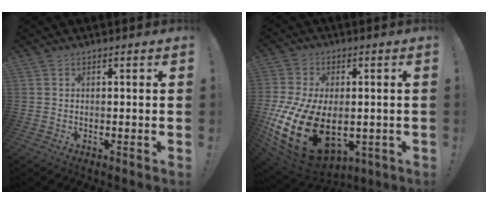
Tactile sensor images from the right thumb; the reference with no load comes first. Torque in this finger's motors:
{"motor_torque": [2.16, 2.79, 1.78, -0.98, 0.73]}